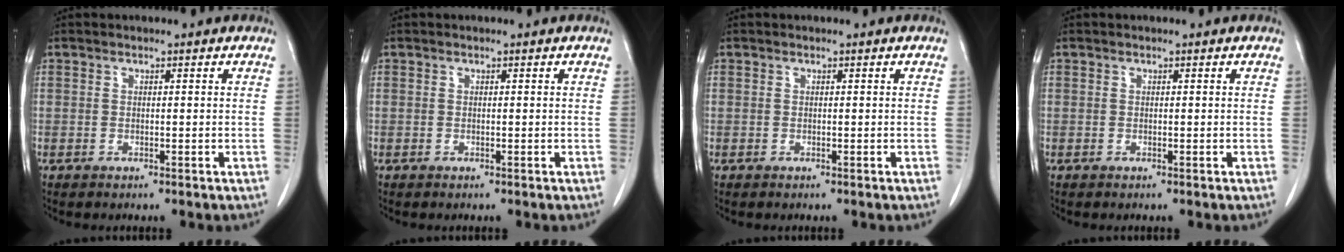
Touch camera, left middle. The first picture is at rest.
{"total": 0.0}
{"total": 0.0}
{"total": 0.0}